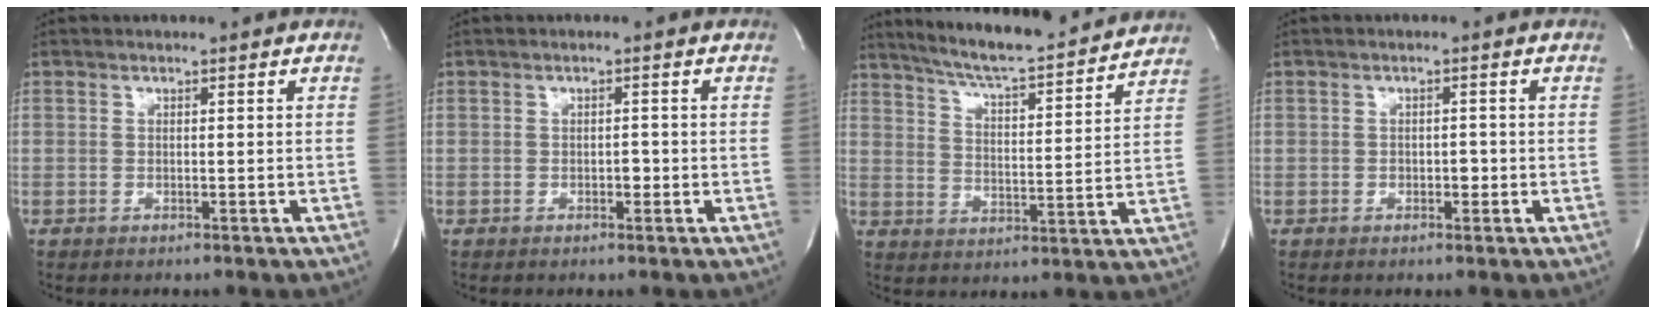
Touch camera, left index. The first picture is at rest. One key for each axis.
{"total": 1.2, "fx": -0.5, "fy": 0.6, "fz": 0.9, "tx": -0.011, "ty": -0.001, "tz": -0.009}
{"total": 17.0, "fx": 15.6, "fy": 1.2, "fz": 6.9, "tx": -0.114, "ty": -0.004, "tz": 0.226}
{"total": 1.5, "fx": -0.6, "fy": 0.9, "fz": 1.1, "tx": -0.012, "ty": 0.000, "tz": -0.009}